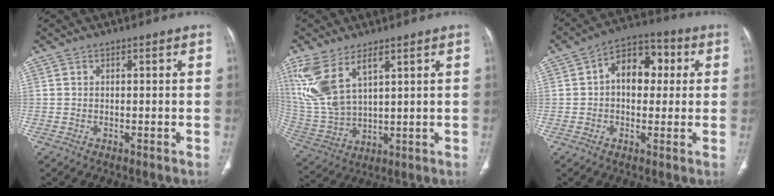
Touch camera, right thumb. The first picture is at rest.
{"total": 12.8, "force": [6.5, 5.8, 9.4], "torque": [-0.211, -0.017, 0.150]}
{"total": 10.7, "force": [1.7, 7.2, 7.7], "torque": [-0.082, 0.026, 0.017]}